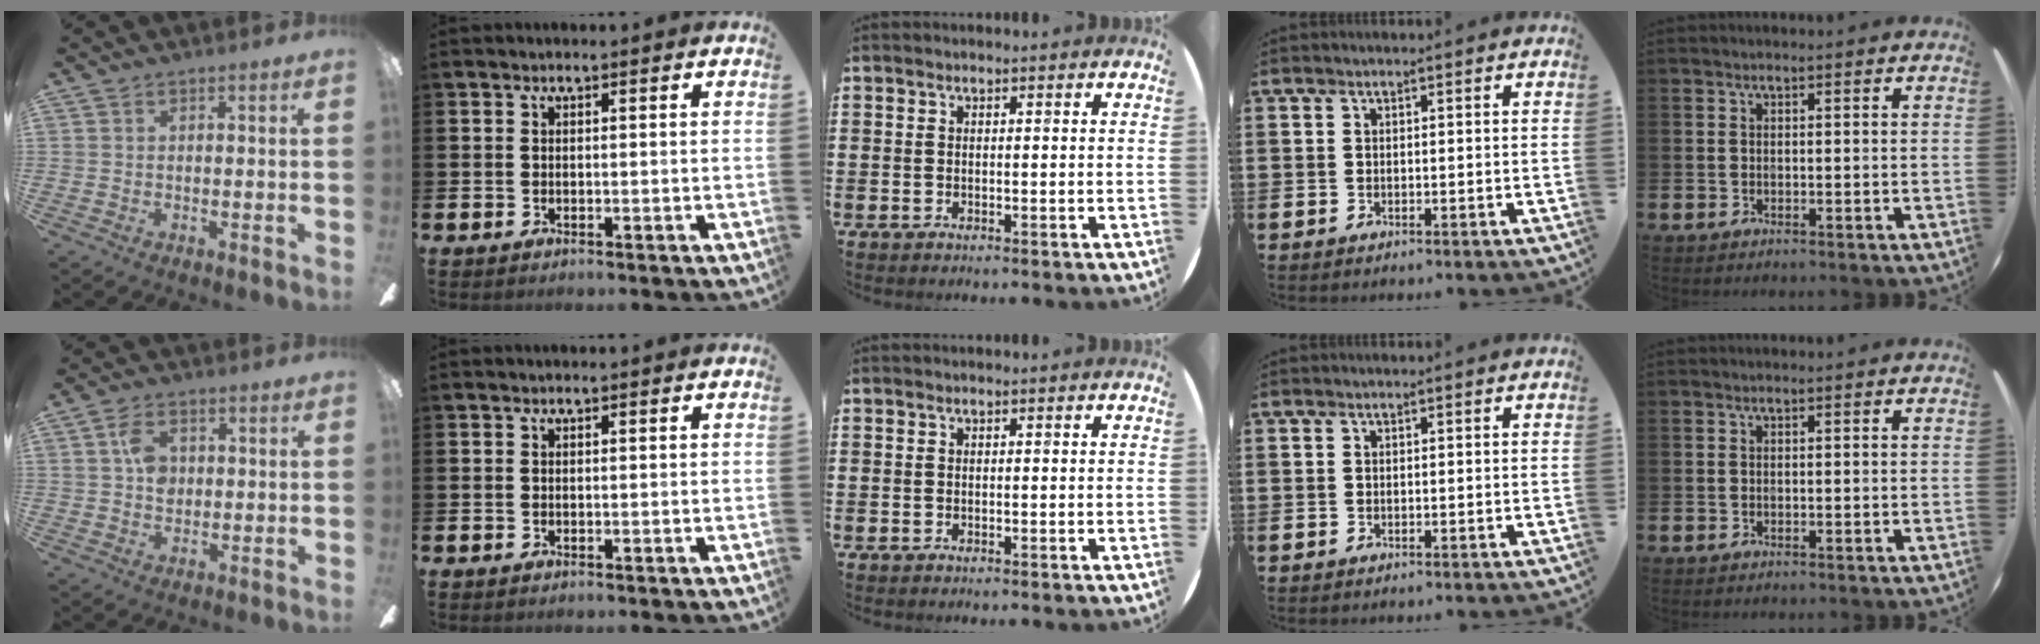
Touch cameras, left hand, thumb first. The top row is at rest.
{"thumb": {"total": 6.3, "force": [1.4, 4.6, 4.1], "torque": [-0.061, 0.004, 0.023]}}